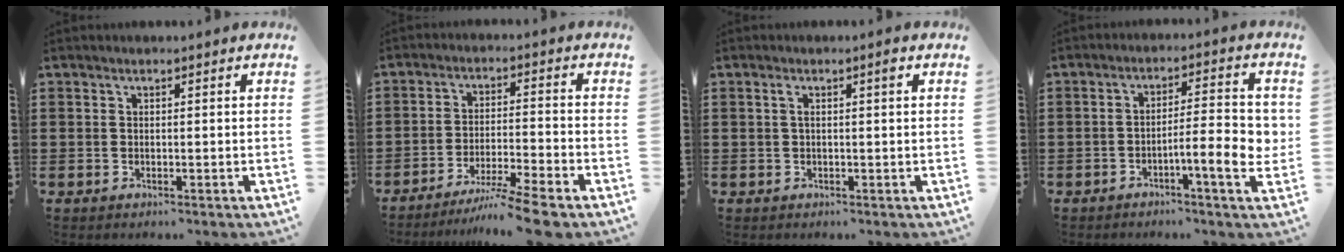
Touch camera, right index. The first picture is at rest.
{"total": 6.5, "force": [-5.6, -0.7, 3.3], "torque": [-0.066, -0.015, -0.111]}
{"total": 1.7, "force": [0.4, 0.1, 1.7], "torque": [-0.032, 0.001, 0.005]}
{"total": 7.5, "force": [-2.2, 1.2, 7.1], "torque": [-0.107, -0.007, -0.039]}